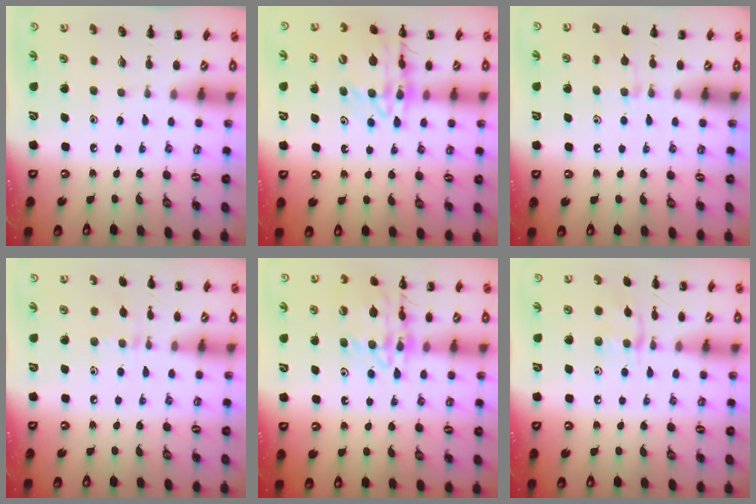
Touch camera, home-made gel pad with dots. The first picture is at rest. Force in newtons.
{"total": 15.1, "press": 14.8, "slide": 2.6}
{"total": 7.8, "press": 7.4, "slide": 2.5}
{"total": 5.9, "press": 5.7, "slide": 1.8}
{"total": 13.9, "press": 13.8, "slide": 1.9}
{"total": 7.8, "press": 7.7, "slide": 1.0}